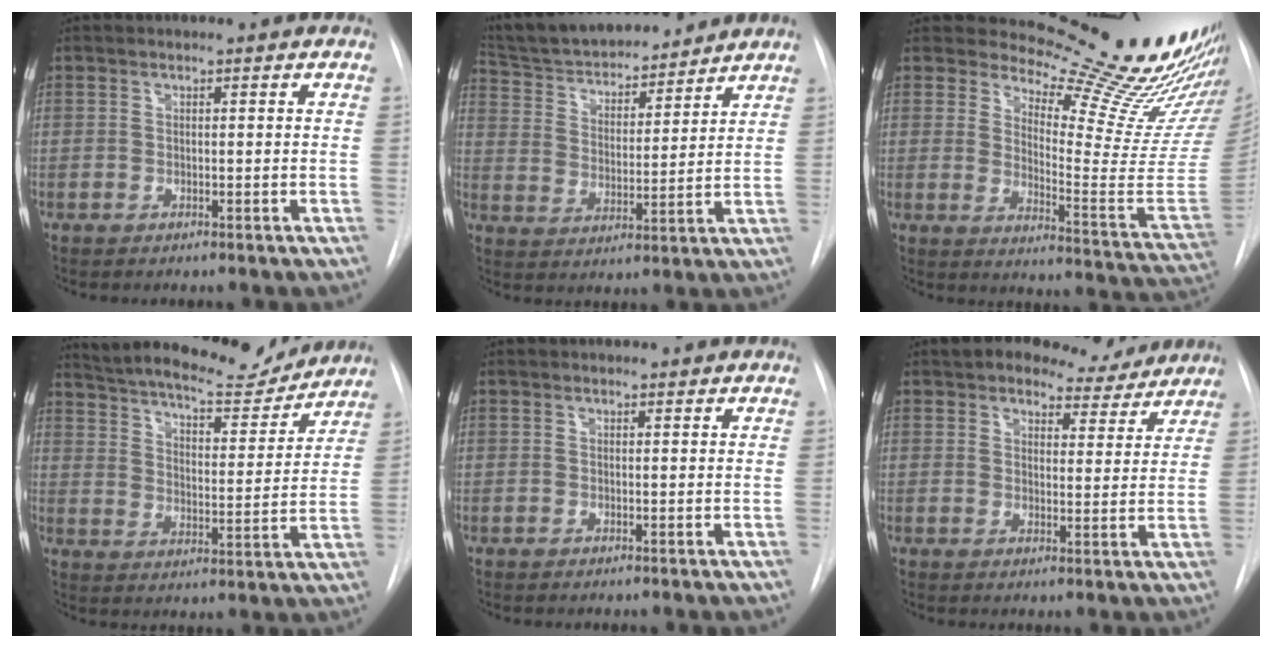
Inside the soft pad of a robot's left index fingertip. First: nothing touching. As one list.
[{"total": 17.3, "force": [15.8, 3.8, 6.1], "torque": [-0.103, 0.014, 0.260]}, {"total": 22.8, "force": [20.1, 3.7, 10.2], "torque": [-0.132, -0.120, 0.243]}, {"total": 18.1, "force": [16.5, 4.0, 6.3], "torque": [-0.105, -0.006, 0.236]}, {"total": 0.7, "force": [0.7, 0.0, -0.1], "torque": [-0.006, 0.001, 0.010]}, {"total": 8.9, "force": [7.6, 3.8, 2.4], "torque": [-0.014, 0.008, 0.093]}]